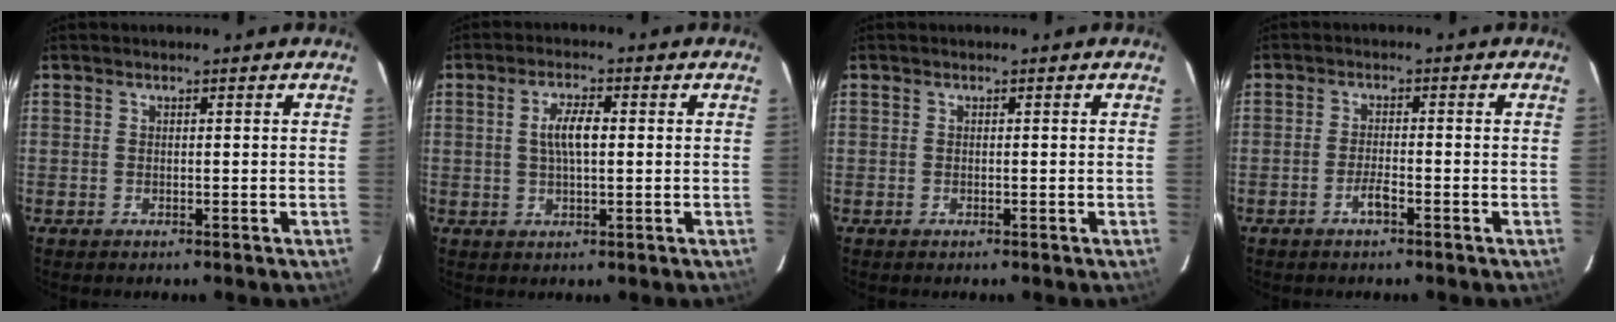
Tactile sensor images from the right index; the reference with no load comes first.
{"total": 4.8, "force": [0.6, 1.6, 4.6], "torque": [-0.087, 0.006, 0.013]}
{"total": 0.0}
{"total": 2.6, "force": [-1.6, 0.5, 2.0], "torque": [-0.045, 0.002, -0.033]}